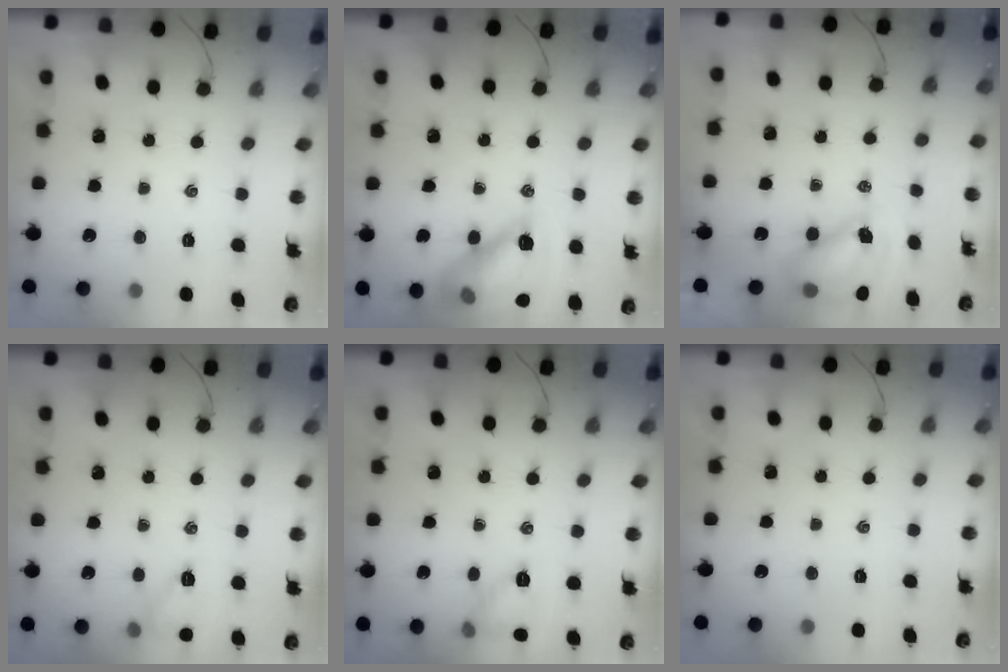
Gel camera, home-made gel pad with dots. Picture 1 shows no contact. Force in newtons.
{"total": 14.7, "press": 14.6, "slide": 1.4}
{"total": 8.6, "press": 8.4, "slide": 1.9}
{"total": 7.3, "press": 7.3, "slide": 1.1}
{"total": 7.5, "press": 7.4, "slide": 1.4}
{"total": 0.0}